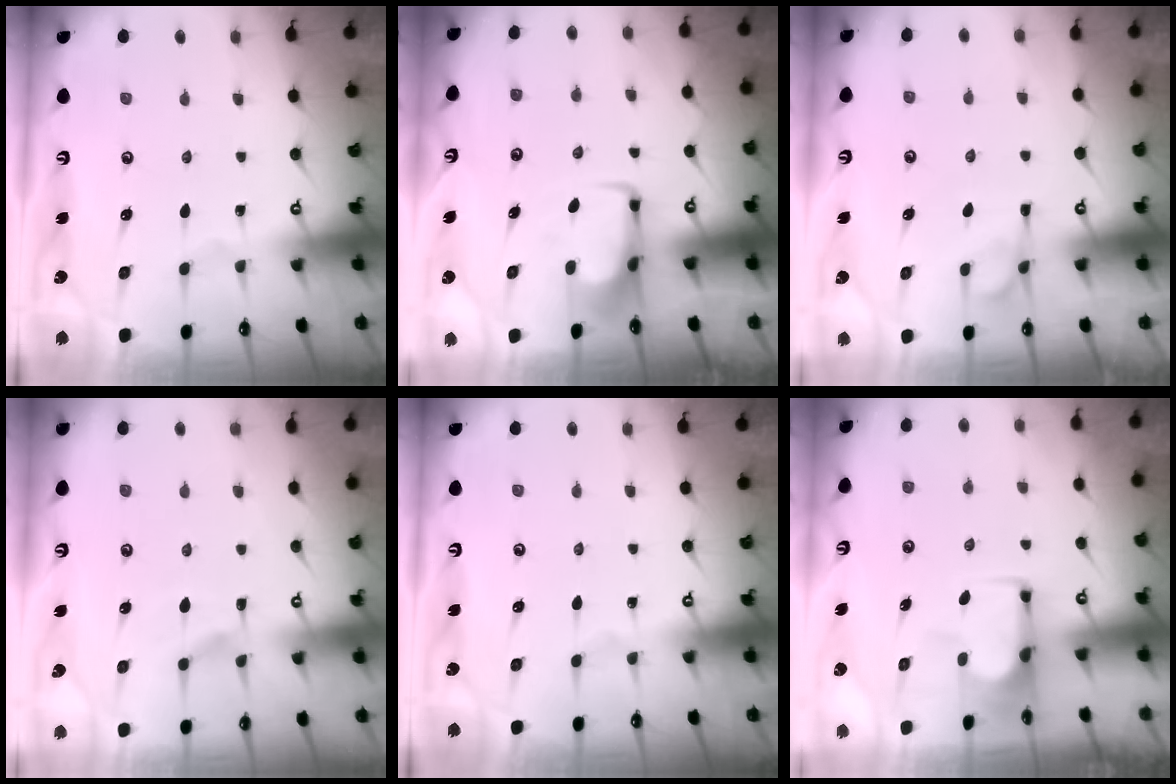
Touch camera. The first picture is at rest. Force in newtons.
{"total": 4.8, "press": 4.8, "slide": 0.4}
{"total": 5.6, "press": 5.4, "slide": 1.4}
{"total": 1.4, "press": 0.6, "slide": 1.3}
{"total": 0.0}
{"total": 3.3, "press": 3.3, "slide": 0.4}